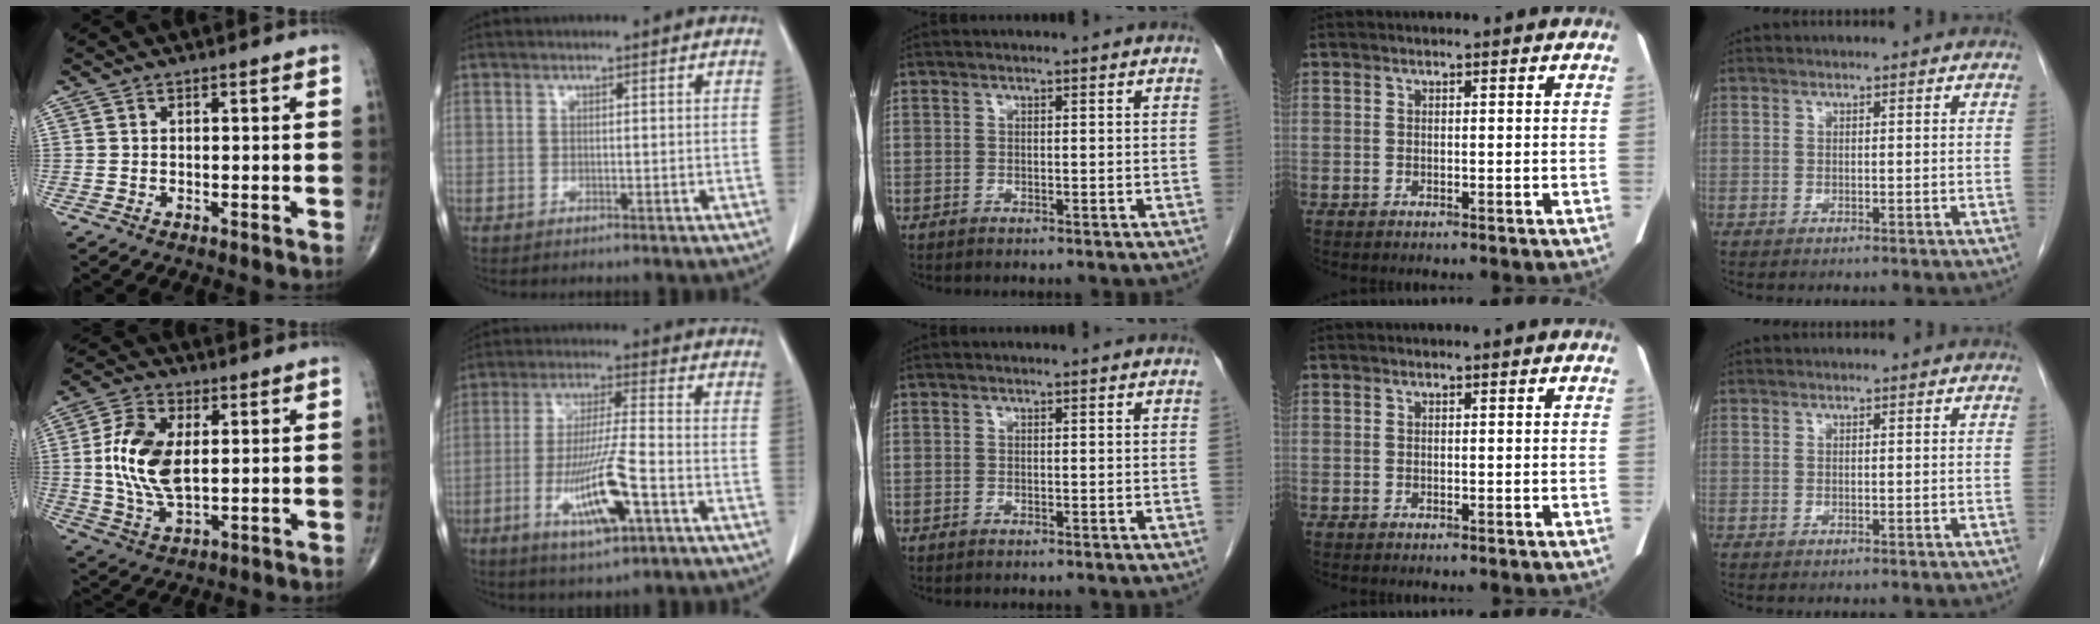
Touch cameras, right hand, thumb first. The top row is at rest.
{"thumb": {"total": 12.3, "force": [1.3, 6.5, 10.4], "torque": [-0.209, -0.003, 0.026]}, "index": {"total": 12.4, "force": [-4.6, 1.0, 11.4], "torque": [-0.224, -0.018, -0.080]}}